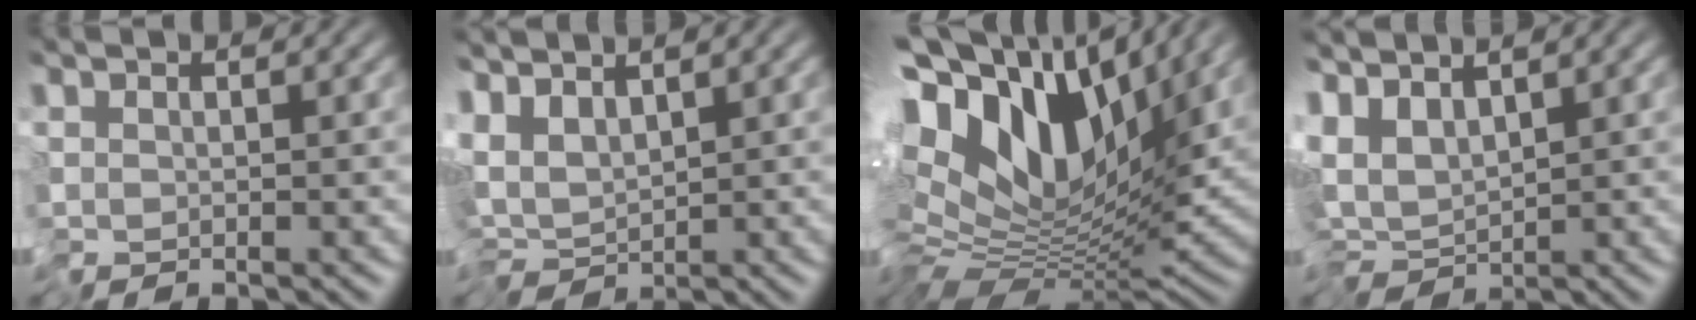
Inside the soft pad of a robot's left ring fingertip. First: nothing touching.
{"total": 3.6, "force": [0.4, 1.9, 3.1], "torque": [-0.051, -0.003, 0.020]}
{"total": 13.7, "force": [6.3, 5.7, 10.8], "torque": [-0.204, 0.027, 0.105]}
{"total": 4.7, "force": [0.9, 2.5, 3.8], "torque": [-0.069, -0.001, 0.028]}